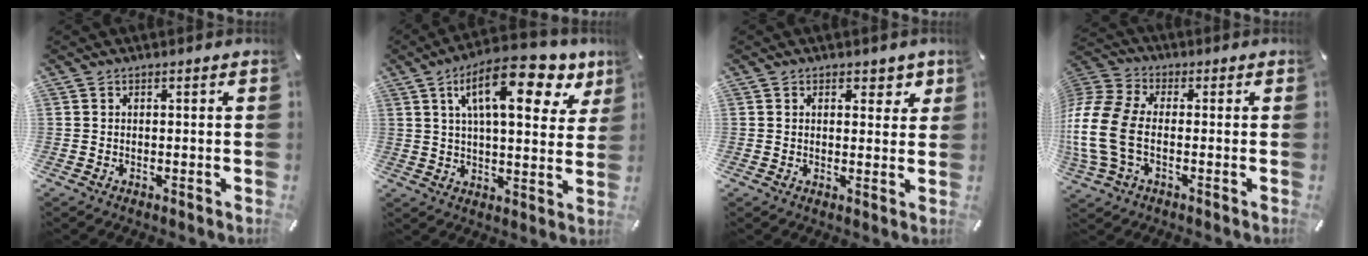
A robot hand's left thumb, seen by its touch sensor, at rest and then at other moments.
{"total": 18.7, "force": [9.2, 7.7, 14.4], "torque": [-0.222, -0.029, 0.143]}
{"total": 3.4, "force": [1.7, 2.3, 1.8], "torque": [-0.008, -0.005, 0.022]}
{"total": 13.2, "force": [-2.3, 8.7, 9.7], "torque": [-0.221, 0.007, -0.039]}